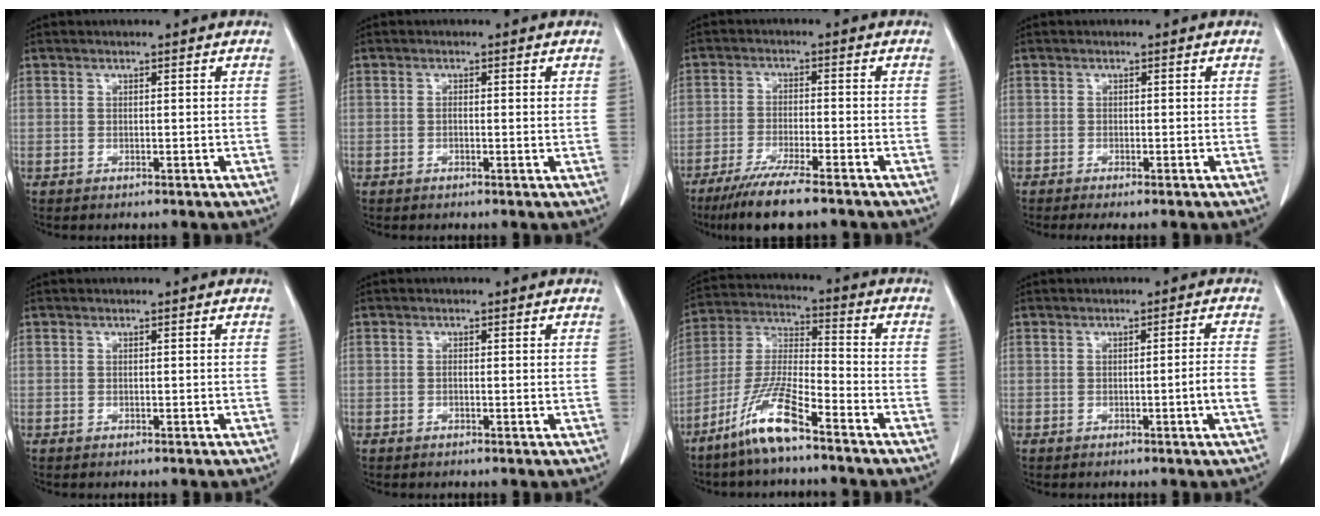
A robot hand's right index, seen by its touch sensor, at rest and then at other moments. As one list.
[{"total": 1.0, "force": [0.0, 0.2, 1.0], "torque": [-0.017, 0.000, 0.000]}, {"total": 9.0, "force": [-7.0, 0.3, 5.7], "torque": [-0.094, -0.023, -0.118]}, {"total": 2.2, "force": [-1.8, 0.0, 1.3], "torque": [-0.020, -0.006, -0.027]}, {"total": 0.0}, {"total": 0.8, "force": [0.0, 0.2, 0.8], "torque": [-0.016, -0.001, 0.001]}, {"total": 11.0, "force": [-7.3, 1.0, 8.1], "torque": [-0.174, -0.019, -0.148]}, {"total": 2.9, "force": [-0.9, -0.9, 2.6], "torque": [-0.040, -0.004, -0.013]}]